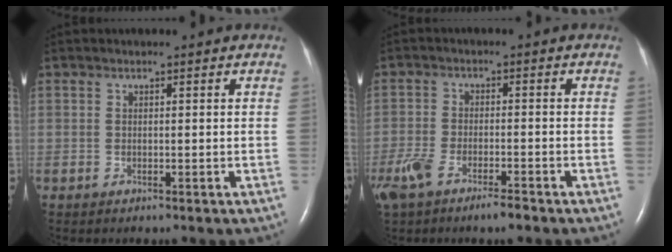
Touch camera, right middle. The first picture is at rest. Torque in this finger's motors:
{"motor_torque": [0.92, -0.87, 0.21, 0.06]}